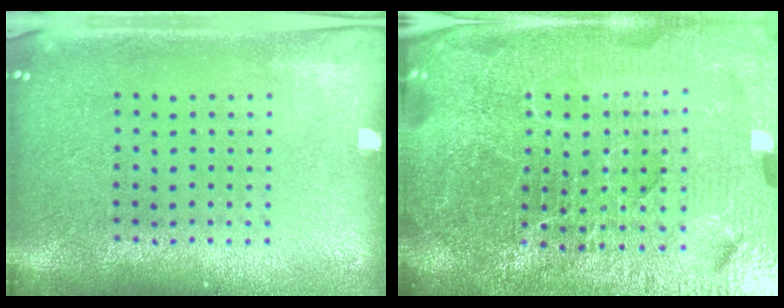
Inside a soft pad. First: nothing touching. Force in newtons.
{"total": 6.8, "press": 5.9, "slide": 3.3}